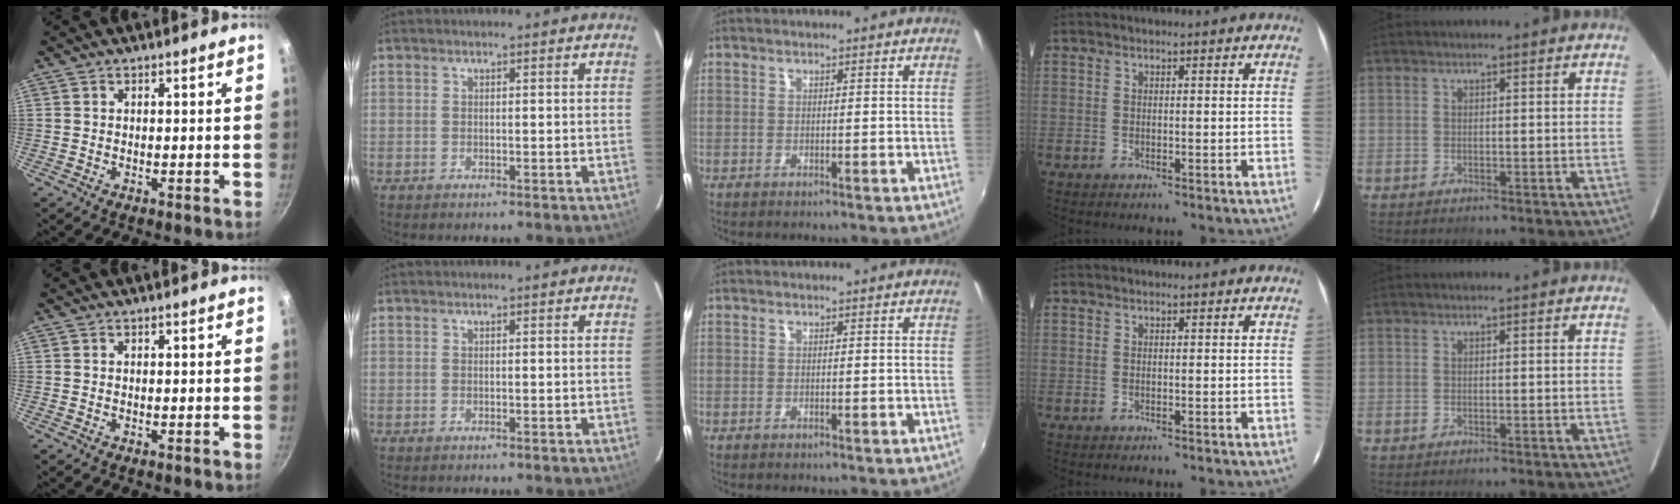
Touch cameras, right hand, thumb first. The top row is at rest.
{}